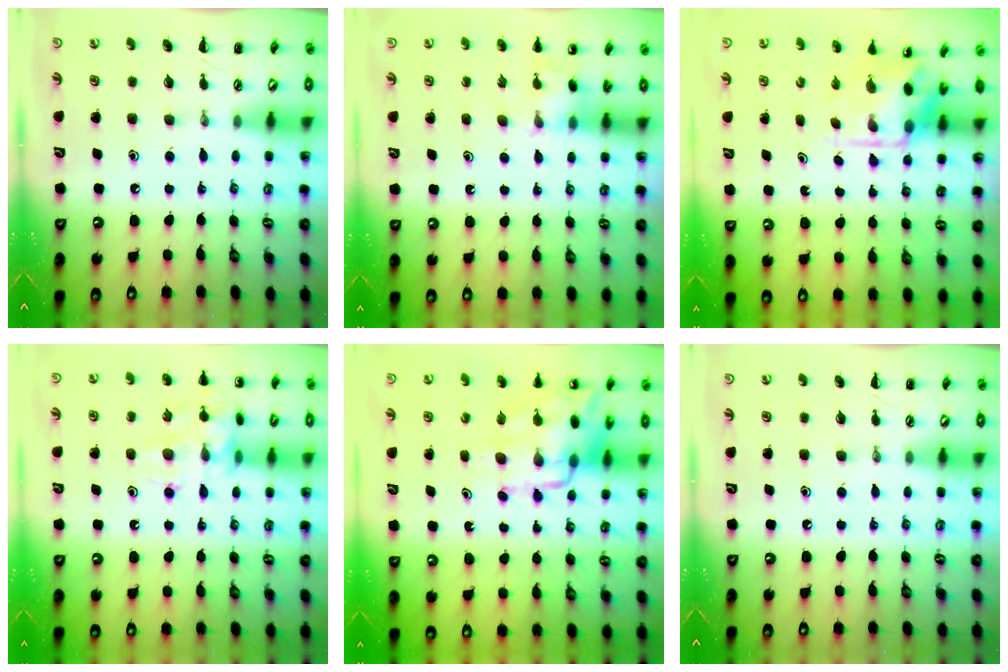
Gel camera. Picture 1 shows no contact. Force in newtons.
{"total": 5.5, "press": 5.2, "slide": 1.8}
{"total": 4.5, "press": 4.4, "slide": 1.0}
{"total": 14.6, "press": 14.5, "slide": 1.5}
{"total": 13.8, "press": 13.3, "slide": 3.7}
{"total": 0.0}